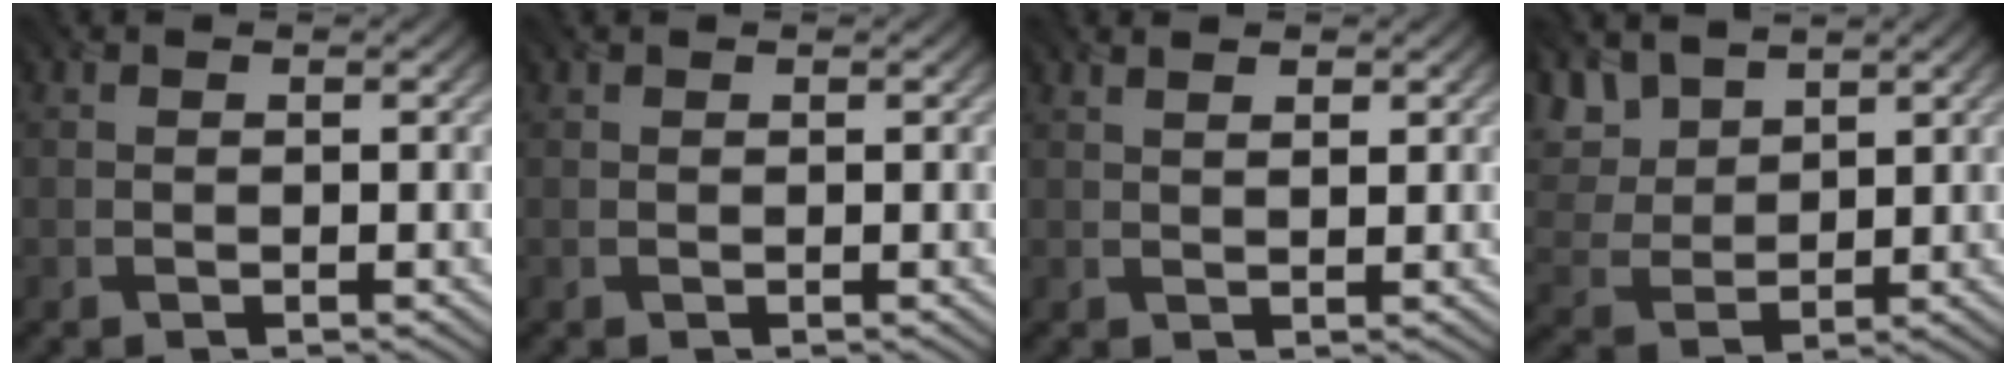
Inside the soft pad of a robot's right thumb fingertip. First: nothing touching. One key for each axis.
{"total": 0.0}
{"total": 1.7, "fx": 1.1, "fy": 0.5, "fz": 1.2, "tx": -0.018, "ty": -0.006, "tz": 0.025}
{"total": 6.6, "fx": 4.8, "fy": 3.3, "fz": 3.2, "tx": -0.091, "ty": 0.010, "tz": 0.093}